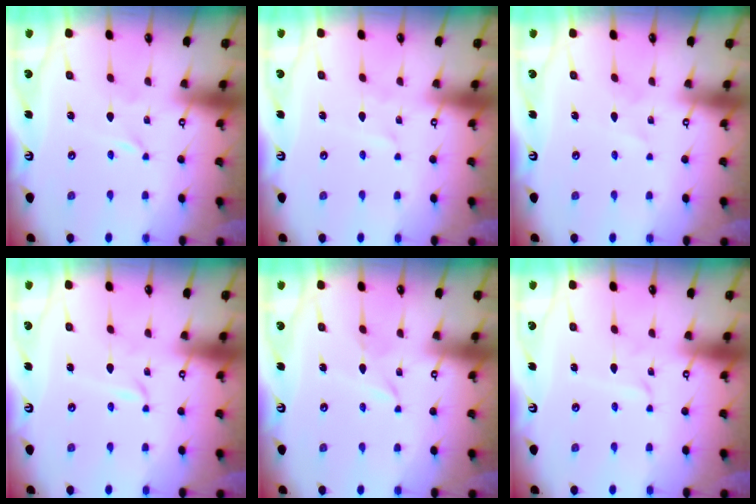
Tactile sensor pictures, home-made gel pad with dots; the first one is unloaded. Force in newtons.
{"total": 1.4, "press": 1.4, "slide": 0.1}
{"total": 1.7, "press": 1.7, "slide": 0.2}
{"total": 2.0, "press": 2.0, "slide": 0.2}
{"total": 2.6, "press": 2.6, "slide": 0.3}
{"total": 2.2, "press": 2.2, "slide": 0.2}